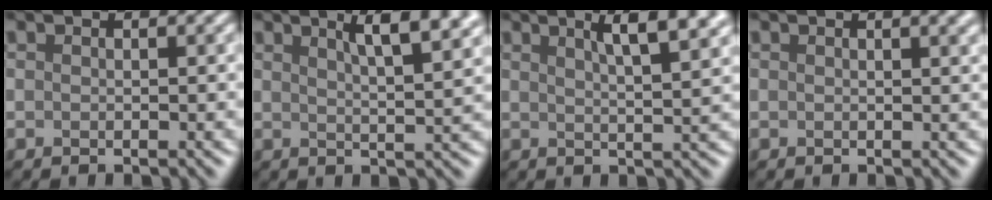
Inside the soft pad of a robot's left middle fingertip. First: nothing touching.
{"total": 6.2, "force": [3.7, 1.6, 4.8], "torque": [-0.040, 0.019, 0.035]}
{"total": 5.6, "force": [3.2, 1.3, 4.5], "torque": [-0.040, 0.017, 0.032]}
{"total": 3.3, "force": [1.7, 1.4, 2.5], "torque": [-0.011, 0.009, 0.002]}